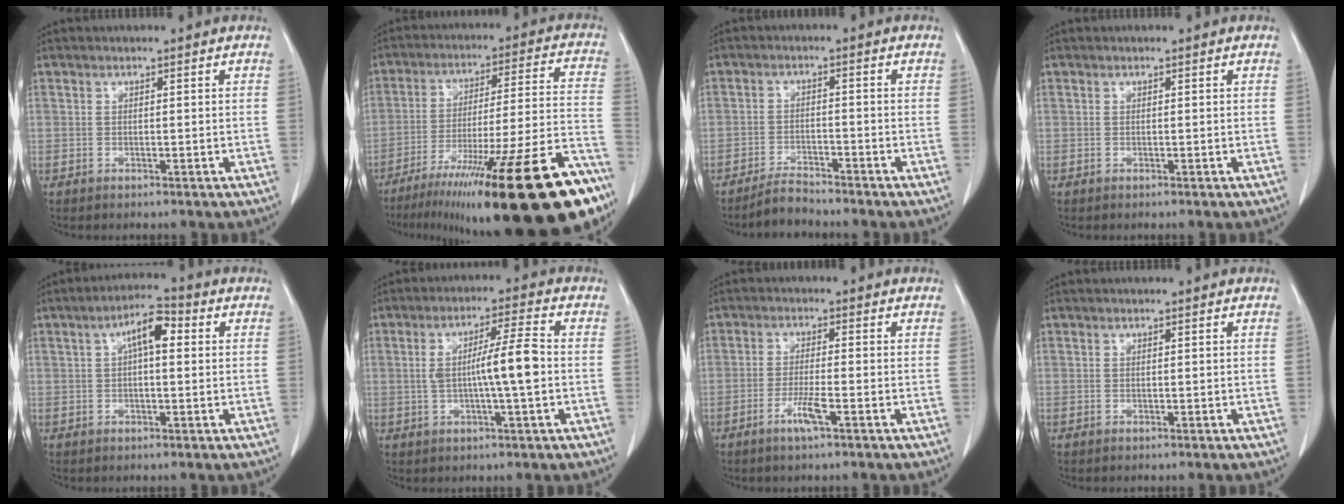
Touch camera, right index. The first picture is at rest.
{"total": 30.8, "force": [-20.7, 2.4, 22.7], "torque": [-0.266, -0.019, -0.317]}
{"total": 3.5, "force": [-3.4, 0.4, 0.7], "torque": [-0.015, -0.011, -0.062]}
{"total": 0.0}
{"total": 5.8, "force": [1.3, 1.9, 5.3], "torque": [-0.093, 0.024, 0.020]}
{"total": 8.1, "force": [-0.4, 0.2, 8.1], "torque": [-0.143, 0.009, -0.009]}
{"total": 6.0, "force": [-3.1, 0.1, 5.2], "torque": [-0.104, -0.010, -0.060]}
{"total": 0.0}